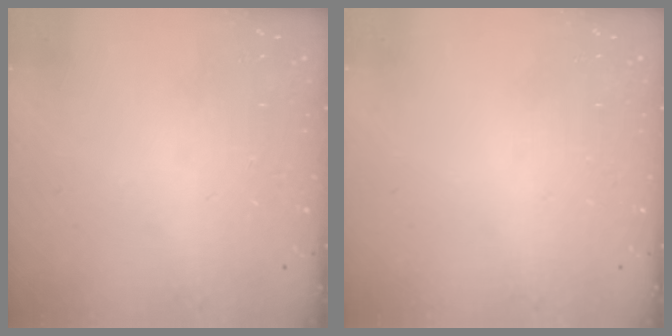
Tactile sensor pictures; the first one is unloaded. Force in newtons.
{"total": 0.0}